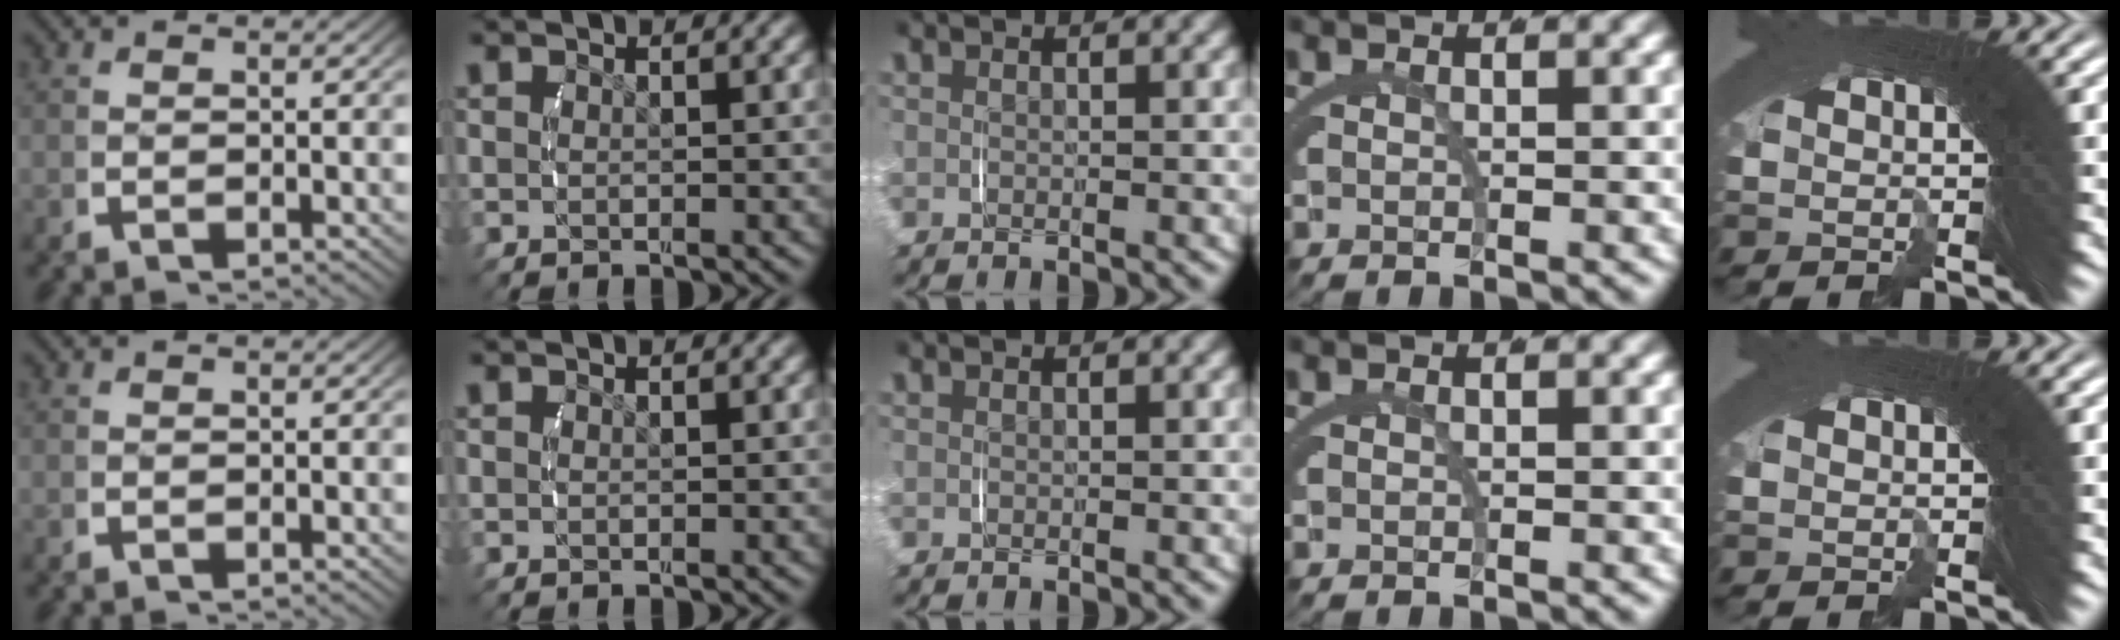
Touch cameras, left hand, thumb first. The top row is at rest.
{}